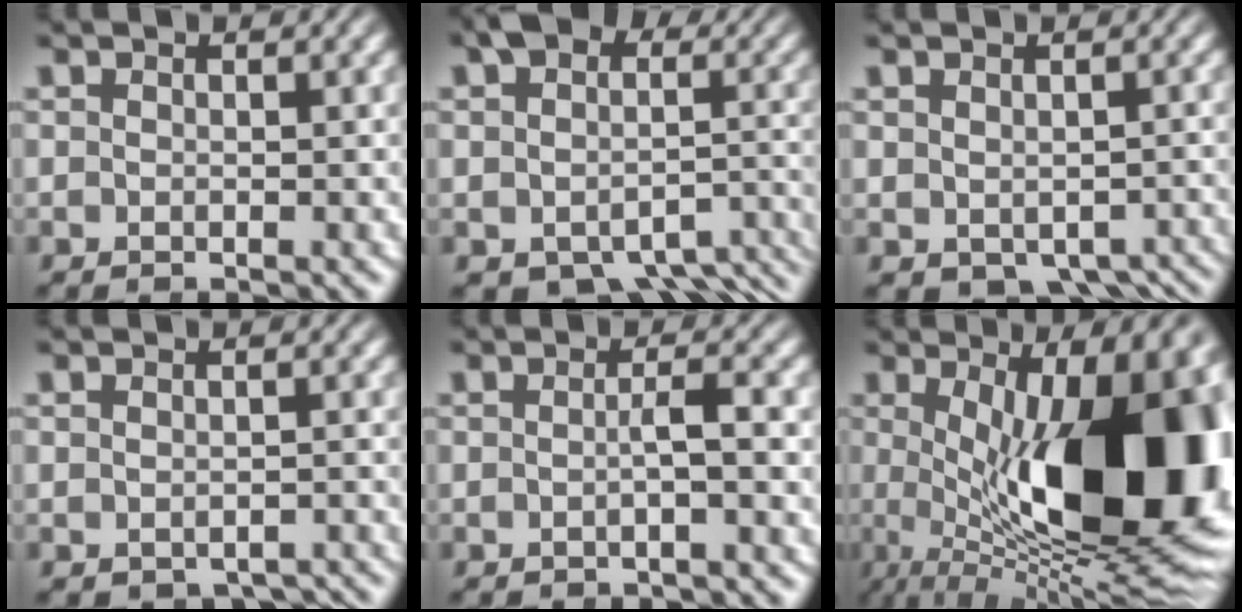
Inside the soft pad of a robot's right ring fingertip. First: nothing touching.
{"total": 7.4, "force": [-4.9, 4.3, 3.4], "torque": [-0.034, -0.025, -0.066]}
{"total": 5.7, "force": [-4.6, 2.5, 2.3], "torque": [-0.015, -0.026, -0.052]}
{"total": 2.7, "force": [-2.5, 0.9, 0.5], "torque": [-0.006, -0.013, -0.032]}
{"total": 1.7, "force": [-0.5, -0.2, 1.6], "torque": [-0.023, 0.006, -0.010]}
{"total": 22.4, "force": [-1.0, 10.3, 19.9], "torque": [-0.276, -0.029, 0.009]}